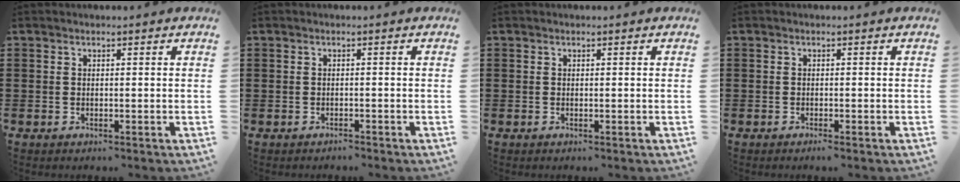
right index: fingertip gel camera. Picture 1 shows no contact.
{"total": 0.8, "force": [-0.8, 0.2, -0.2], "torque": [0.001, 0.004, -0.018]}
{"total": 0.0}
{"total": 0.6, "force": [-0.5, 0.0, 0.3], "torque": [-0.007, -0.003, -0.009]}